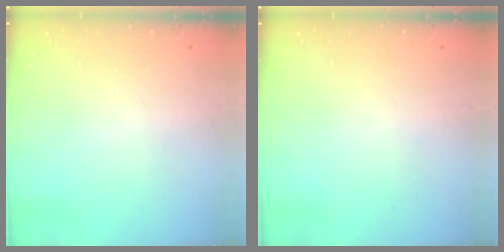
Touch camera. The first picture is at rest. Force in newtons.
{"total": 0.0}